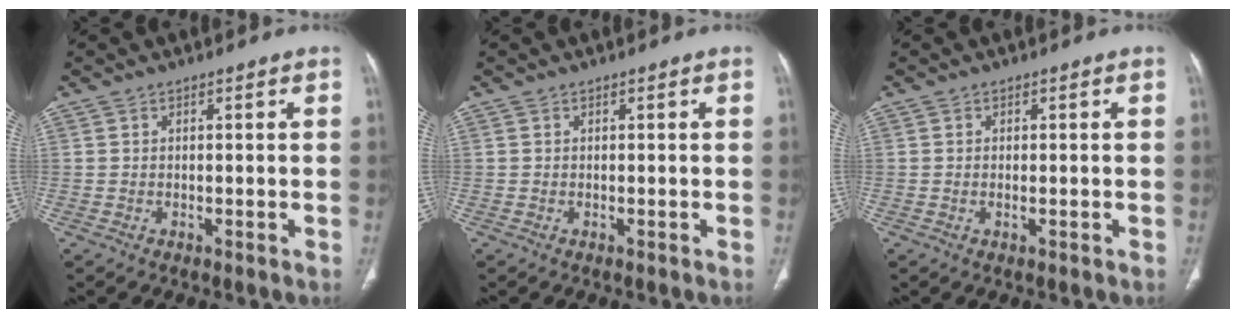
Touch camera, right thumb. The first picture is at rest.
{"total": 0.0}
{"total": 0.9, "force": [-0.2, 0.4, 0.8], "torque": [-0.021, 0.001, -0.002]}